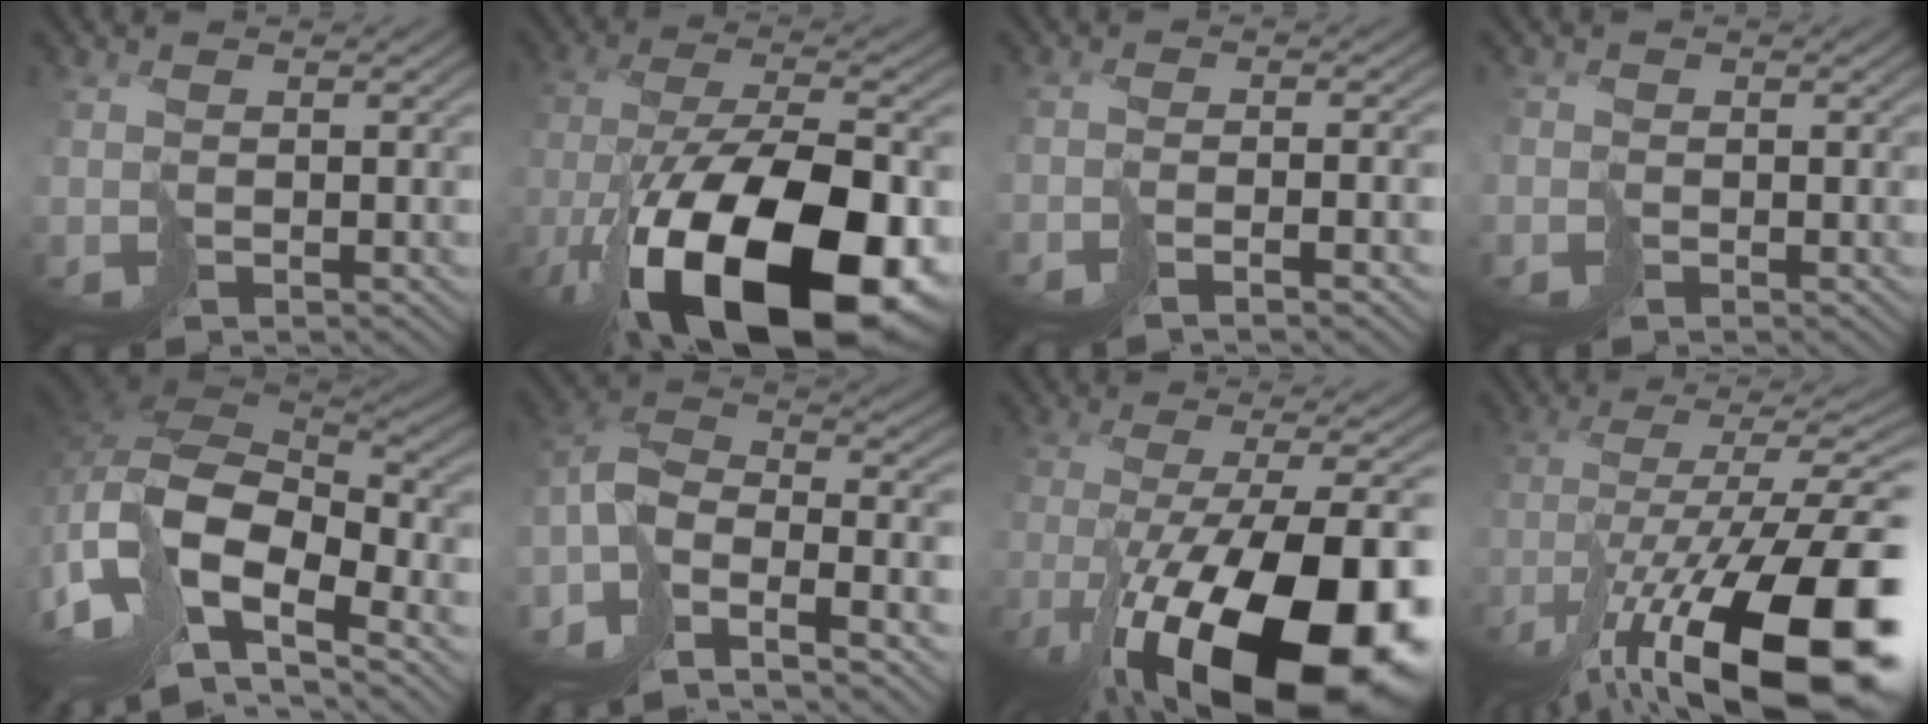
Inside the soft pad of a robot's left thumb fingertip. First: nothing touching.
{"total": 19.9, "force": [-9.5, 8.0, 15.5], "torque": [-0.275, -0.039, -0.144]}
{"total": 2.7, "force": [-2.0, -0.5, 1.8], "torque": [-0.019, 0.001, -0.037]}
{"total": 1.1, "force": [-0.6, 0.8, -0.5], "torque": [0.016, 0.001, -0.022]}
{"total": 15.6, "force": [-8.5, 7.7, 10.6], "torque": [-0.260, -0.035, -0.140]}
{"total": 11.9, "force": [-8.3, 3.9, 7.6], "torque": [-0.160, -0.002, -0.155]}
{"total": 18.9, "force": [-9.4, 5.3, 15.4], "torque": [-0.253, -0.028, -0.151]}
{"total": 18.7, "force": [-9.8, 6.1, 14.7], "torque": [-0.253, -0.008, -0.153]}